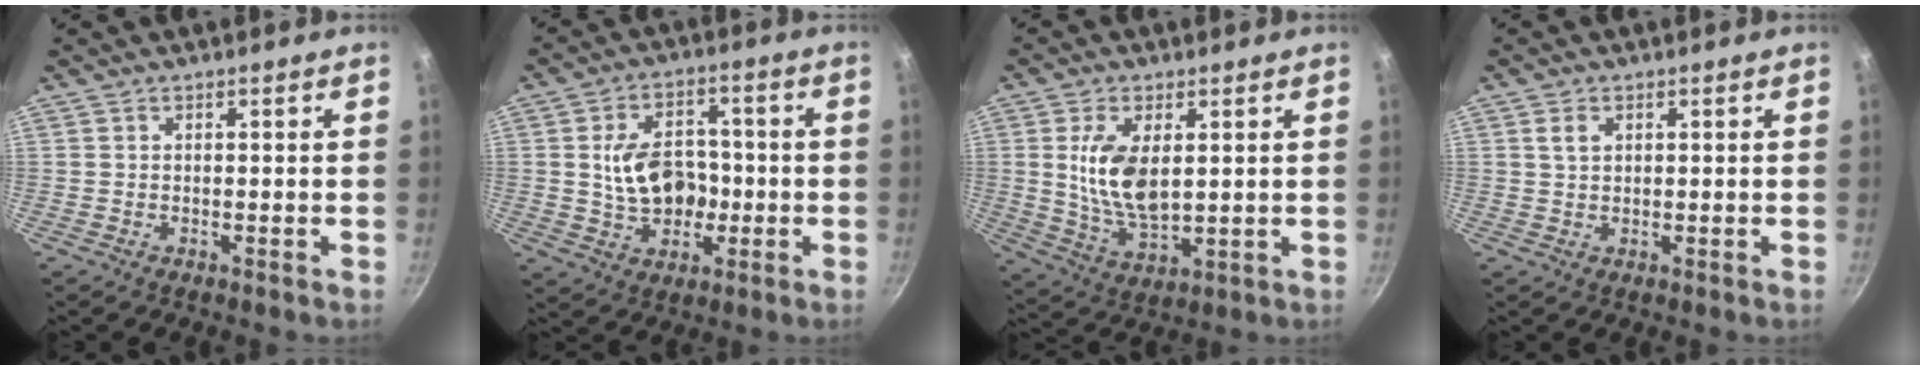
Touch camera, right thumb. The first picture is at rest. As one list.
[{"total": 11.6, "force": [-0.5, 8.5, 7.8], "torque": [-0.102, 0.016, -0.003]}, {"total": 11.2, "force": [2.1, 5.8, 9.4], "torque": [-0.174, -0.019, 0.049]}, {"total": 2.4, "force": [0.9, 1.7, 1.4], "torque": [-0.019, 0.000, 0.017]}]